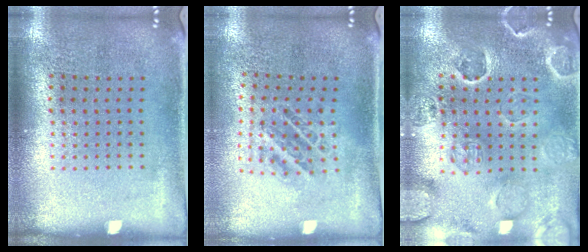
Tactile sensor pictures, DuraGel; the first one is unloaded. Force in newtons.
{"total": 1.0, "press": 1.0, "slide": 0.1}
{"total": 2.7, "press": 2.7, "slide": 0.5}